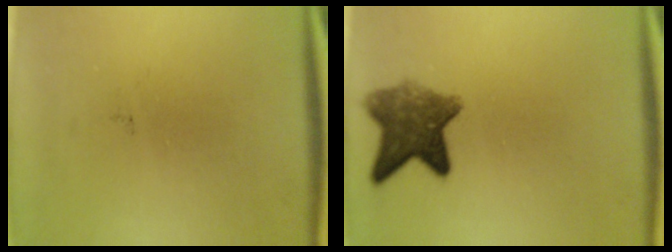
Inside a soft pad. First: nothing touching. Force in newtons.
{"total": 7.5}